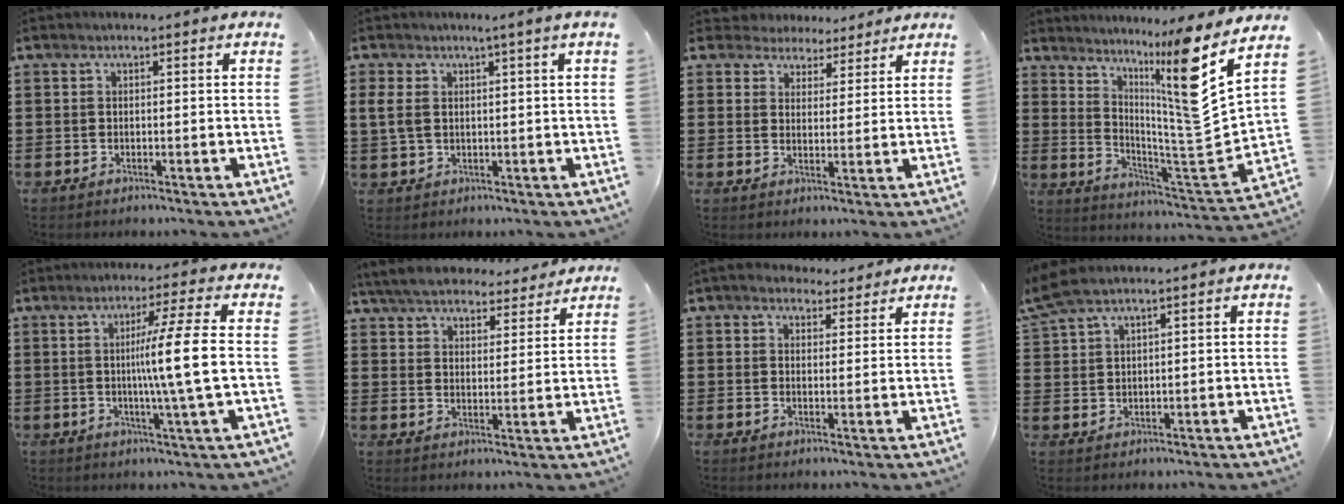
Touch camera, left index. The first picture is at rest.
{"total": 3.4, "force": [0.8, 0.8, 3.2], "torque": [-0.081, -0.004, 0.008]}
{"total": 4.0, "force": [3.5, 1.9, -0.2], "torque": [-0.016, -0.006, 0.064]}
{"total": 12.3, "force": [7.1, -1.0, 10.0], "torque": [-0.175, -0.083, 0.090]}
{"total": 9.1, "force": [0.2, -0.8, 9.0], "torque": [-0.156, -0.009, -0.007]}
{"total": 6.3, "force": [6.0, 1.1, 1.5], "torque": [-0.056, -0.023, 0.108]}
{"total": 3.6, "force": [3.1, 1.5, 0.8], "torque": [-0.027, -0.005, 0.059]}
{"total": 3.7, "force": [2.8, 0.7, 2.3], "torque": [-0.054, 0.003, 0.052]}